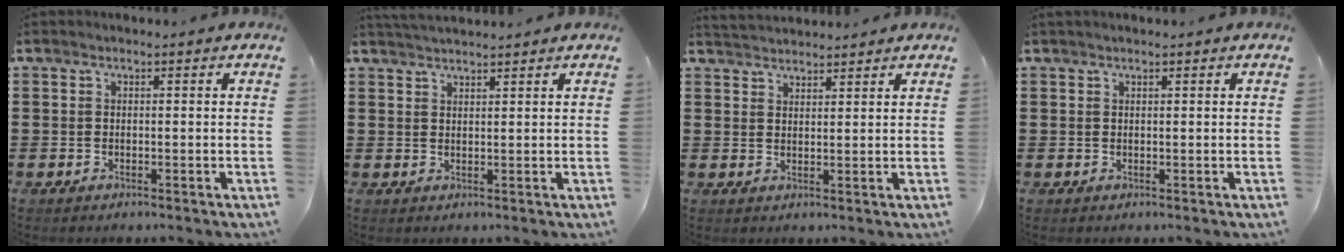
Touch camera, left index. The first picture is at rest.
{"total": 2.3, "force": [2.3, -0.1, 0.3], "torque": [-0.010, -0.002, 0.045]}
{"total": 2.6, "force": [2.5, 0.1, -0.3], "torque": [-0.002, -0.004, 0.050]}
{"total": 0.6, "force": [0.5, 0.1, 0.4], "torque": [-0.008, 0.001, 0.010]}